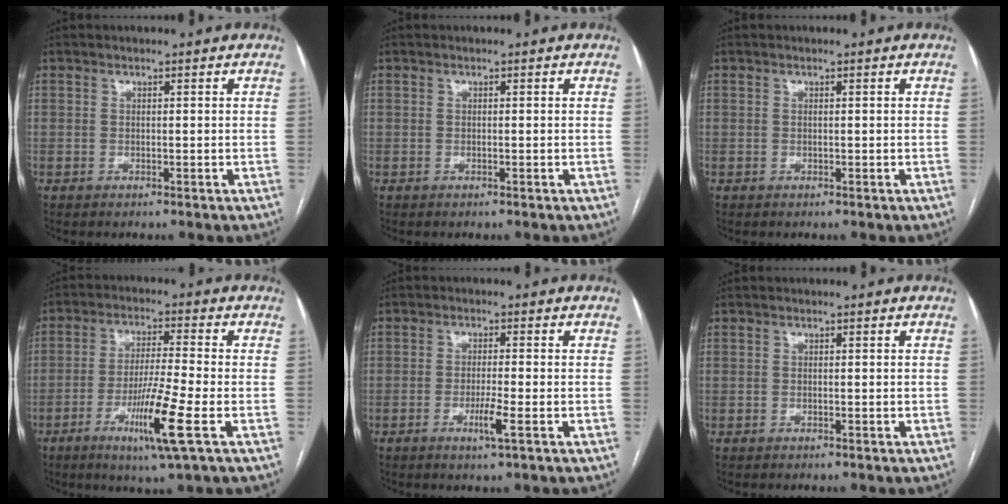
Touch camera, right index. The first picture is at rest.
{"total": 0.0}
{"total": 0.0}
{"total": 10.3, "force": [-4.1, -0.7, 9.4], "torque": [-0.176, -0.021, -0.076]}
{"total": 3.6, "force": [-1.5, -0.2, 3.2], "torque": [-0.061, -0.007, -0.028]}
{"total": 0.0}